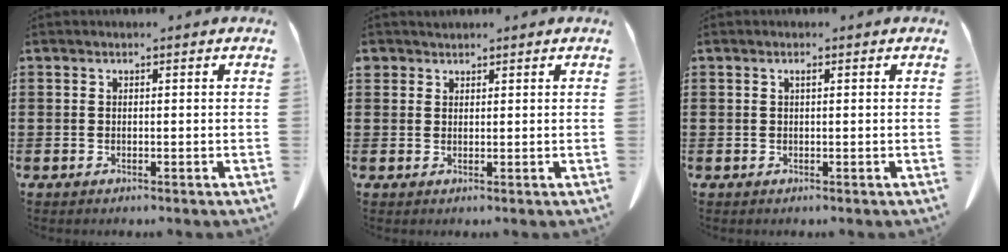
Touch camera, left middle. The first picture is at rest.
{"total": 1.3, "force": [1.1, 0.7, -0.1], "torque": [-0.002, 0.003, 0.023]}
{"total": 0.6, "force": [0.2, 0.1, 0.6], "torque": [-0.013, 0.000, 0.004]}